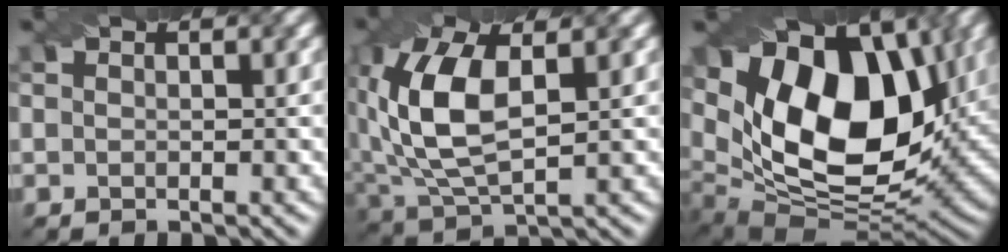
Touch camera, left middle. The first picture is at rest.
{"total": 8.6, "force": [1.3, 4.5, 7.2], "torque": [-0.169, 0.004, 0.025]}
{"total": 16.7, "force": [4.8, 9.9, 12.6], "torque": [-0.200, -0.001, 0.082]}